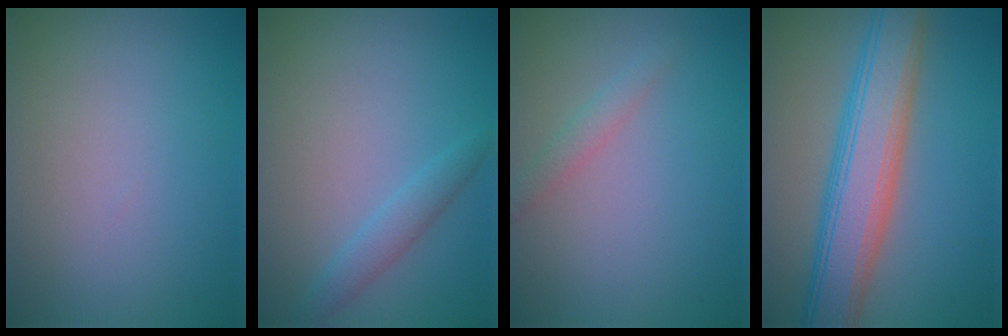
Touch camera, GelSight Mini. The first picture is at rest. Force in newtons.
{"total": 1.9, "press": 1.9, "slide": 0.1}
{"total": 1.3, "press": 1.3, "slide": 0.1}
{"total": 7.8, "press": 7.8, "slide": 0.5}